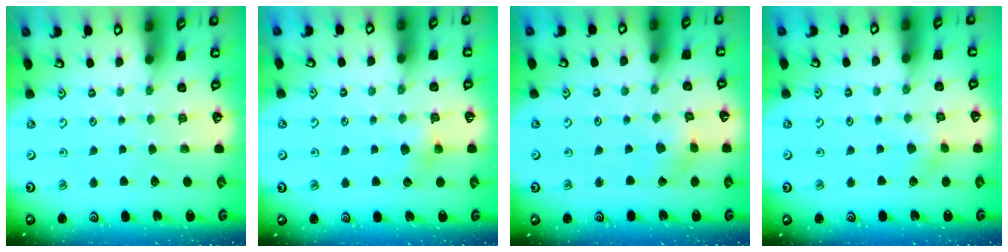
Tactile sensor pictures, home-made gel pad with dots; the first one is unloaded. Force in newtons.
{"total": 5.0, "press": 4.9, "slide": 1.0}
{"total": 2.7, "press": 2.7, "slide": 0.2}
{"total": 3.5, "press": 3.4, "slide": 0.7}